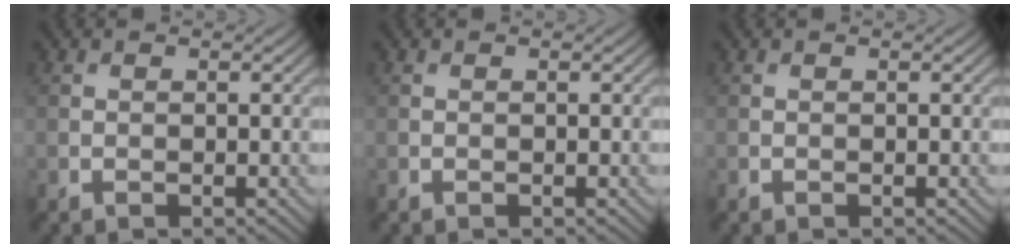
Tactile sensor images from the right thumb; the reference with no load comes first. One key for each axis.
{"total": 0.0}
{"total": 0.0}